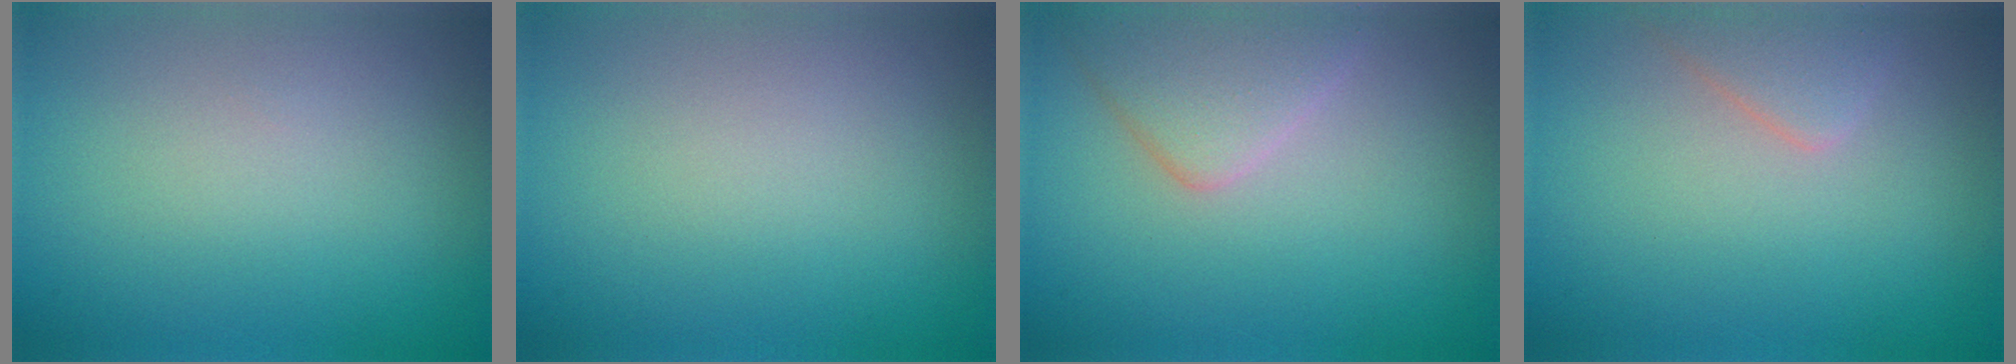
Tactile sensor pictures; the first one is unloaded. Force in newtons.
{"total": 0.0}
{"total": 3.5, "press": 3.5, "slide": 0.1}
{"total": 2.1, "press": 2.1, "slide": 0.2}